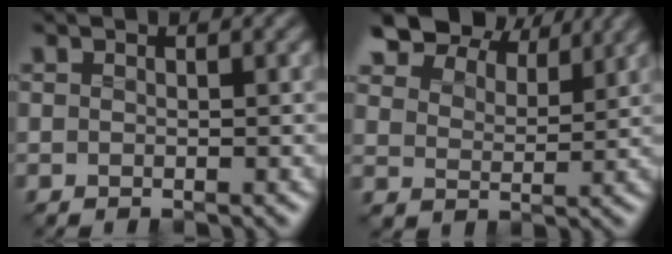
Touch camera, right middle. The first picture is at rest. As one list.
[{"total": 8.8, "force": [7.3, 3.9, 3.1], "torque": [-0.087, -0.007, 0.127]}]